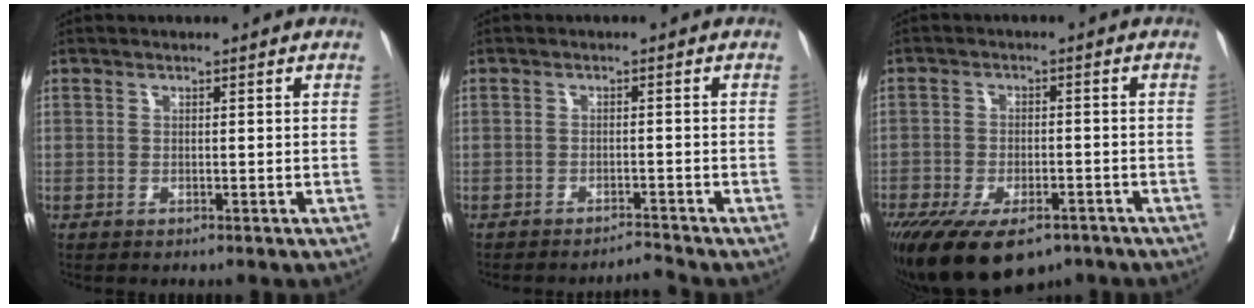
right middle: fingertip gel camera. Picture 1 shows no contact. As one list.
[{"total": 1.9, "force": [-1.7, -0.7, -0.2], "torque": [0.007, -0.011, -0.026]}, {"total": 15.8, "force": [-10.6, 7.1, 9.3], "torque": [-0.198, -0.027, -0.157]}]